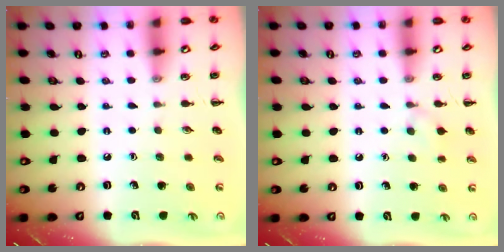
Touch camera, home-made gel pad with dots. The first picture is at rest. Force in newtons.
{"total": 6.4, "press": 6.1, "slide": 1.7}